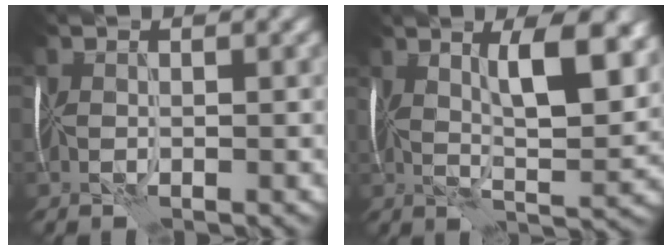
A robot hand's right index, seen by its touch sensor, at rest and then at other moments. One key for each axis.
{"total": 7.5, "fx": 2.7, "fy": 1.8, "fz": 6.7, "tx": -0.110, "ty": 0.005, "tz": 0.040}